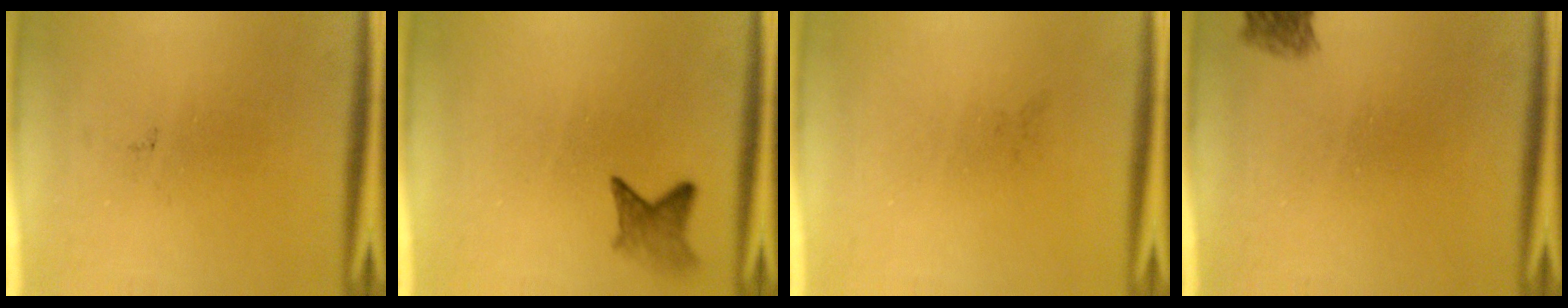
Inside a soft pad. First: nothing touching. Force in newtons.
{"total": 2.4}
{"total": 0.0}
{"total": 2.6}